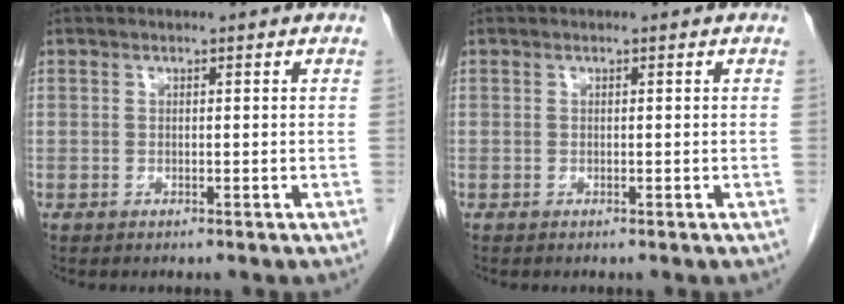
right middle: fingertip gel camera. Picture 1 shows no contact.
{"total": 0.0}